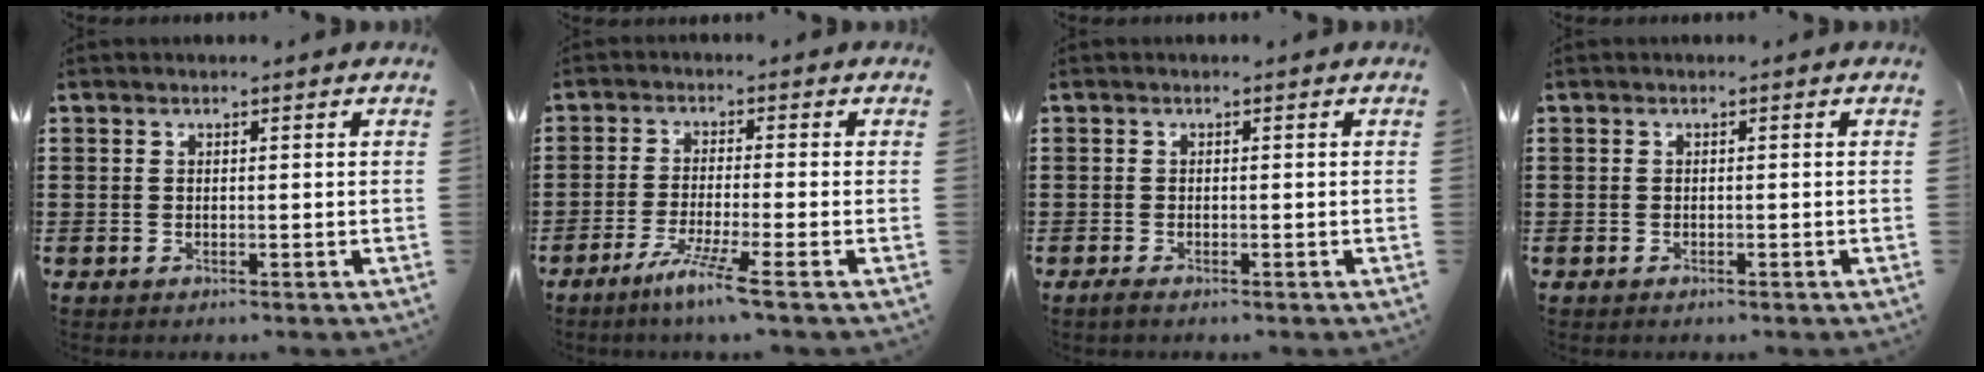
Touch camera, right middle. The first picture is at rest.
{"total": 5.0, "force": [-3.6, -0.8, 3.5], "torque": [-0.069, -0.016, -0.066]}
{"total": 0.7, "force": [-0.5, 0.1, 0.5], "torque": [-0.010, -0.004, -0.009]}
{"total": 0.0}